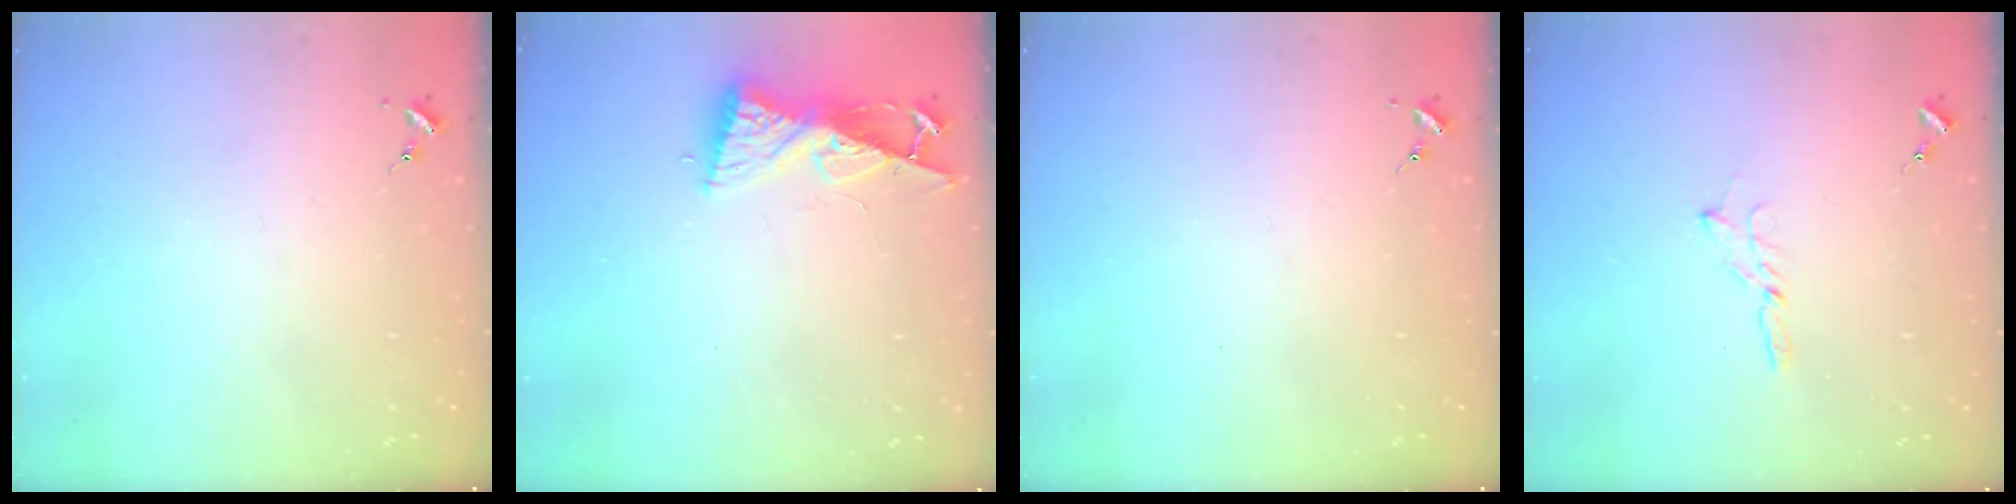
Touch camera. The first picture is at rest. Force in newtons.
{"total": 8.6, "press": 8.6, "slide": 0.7}
{"total": 0.0}
{"total": 1.8, "press": 1.7, "slide": 0.2}